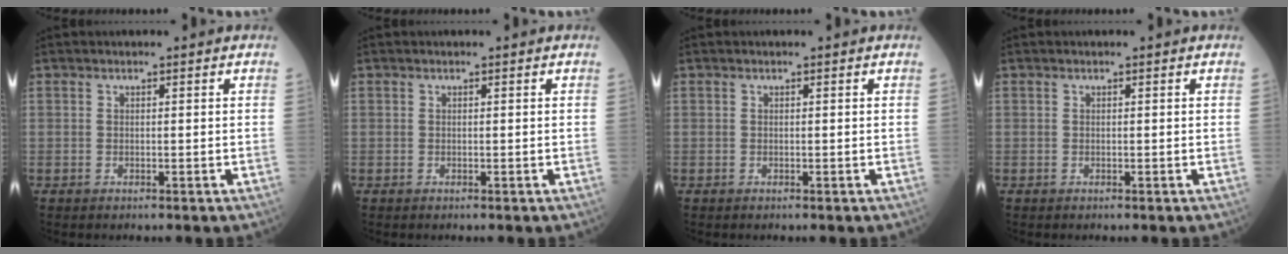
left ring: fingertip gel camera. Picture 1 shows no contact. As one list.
[{"total": 0.0}, {"total": 0.0}, {"total": 0.0}]